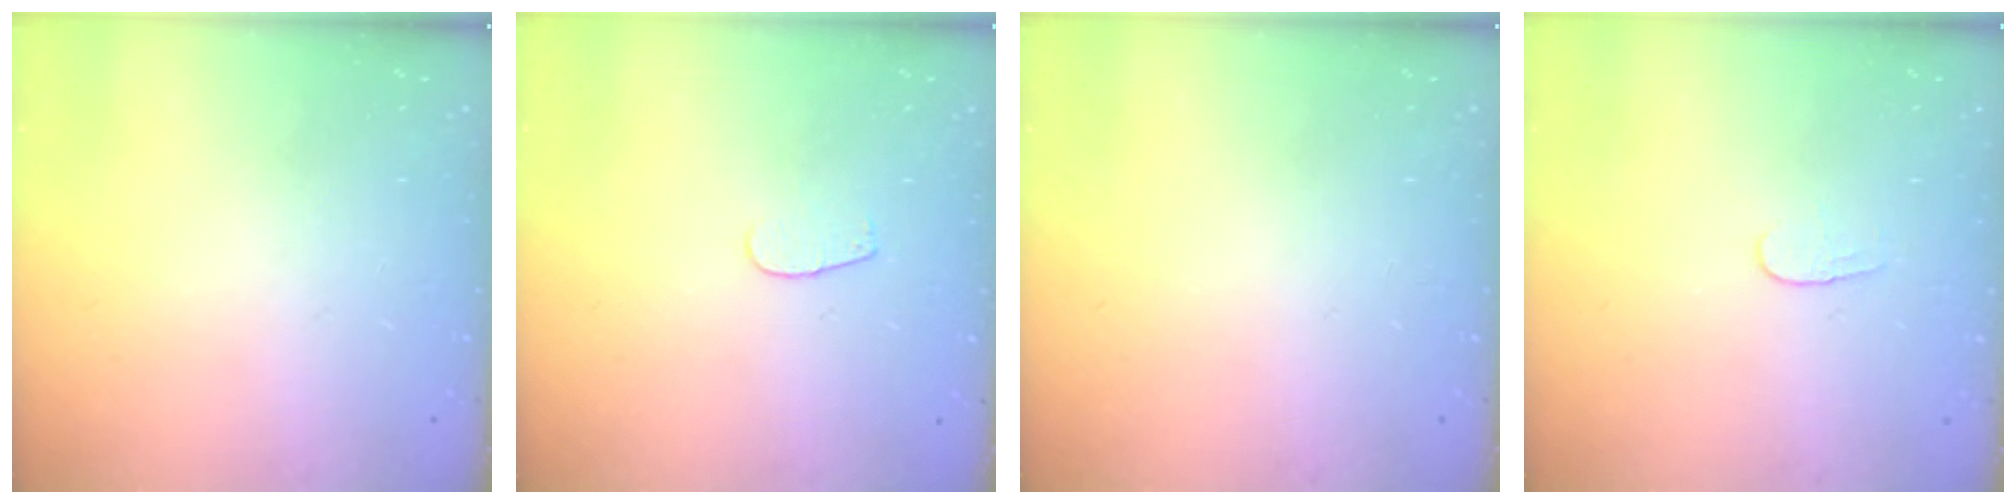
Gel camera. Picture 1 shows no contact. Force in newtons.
{"total": 2.6, "press": 2.5, "slide": 0.3}
{"total": 0.0}
{"total": 3.8, "press": 3.8, "slide": 0.3}